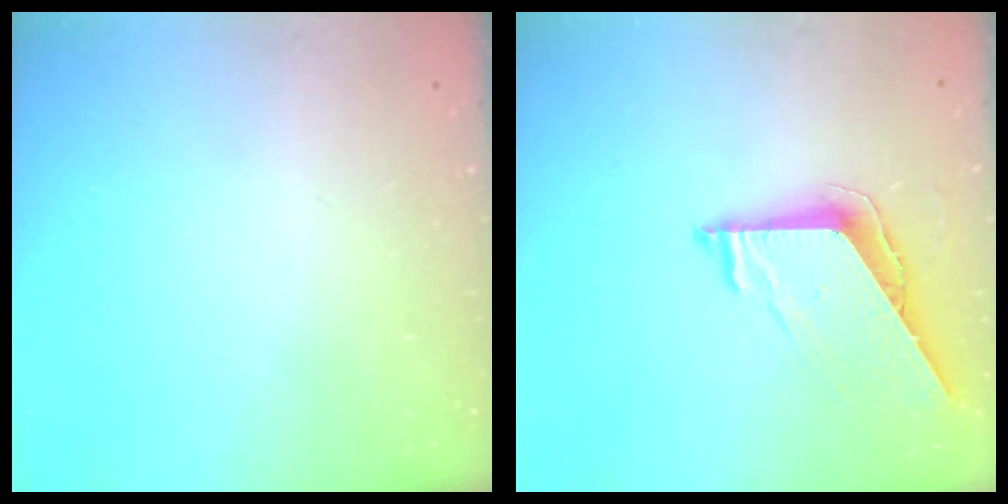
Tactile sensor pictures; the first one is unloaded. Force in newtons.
{"total": 7.6, "press": 7.6, "slide": 0.7}